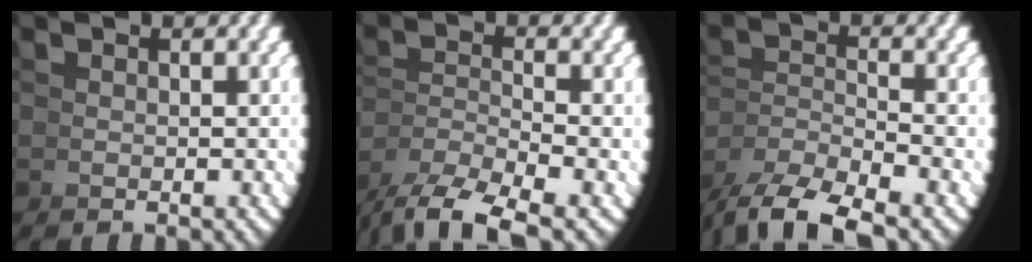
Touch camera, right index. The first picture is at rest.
{"total": 5.1, "force": [-3.6, 2.1, 2.9], "torque": [-0.053, -0.014, -0.052]}
{"total": 5.0, "force": [-3.8, 2.1, 2.6], "torque": [-0.053, -0.015, -0.056]}